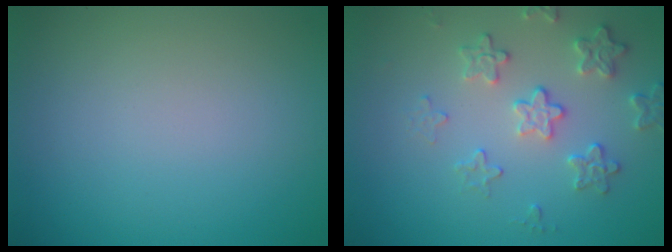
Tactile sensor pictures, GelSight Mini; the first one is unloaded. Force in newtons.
{"total": 3.1, "press": 3.0, "slide": 0.6}